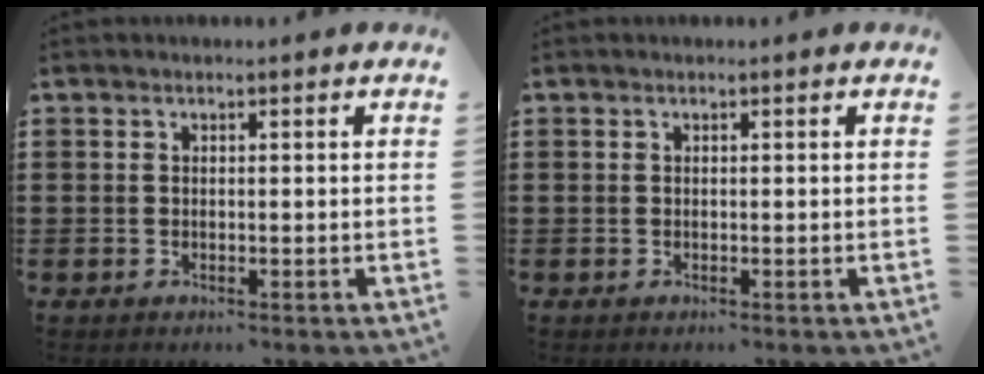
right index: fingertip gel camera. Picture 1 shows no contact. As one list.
[{"total": 0.0}]